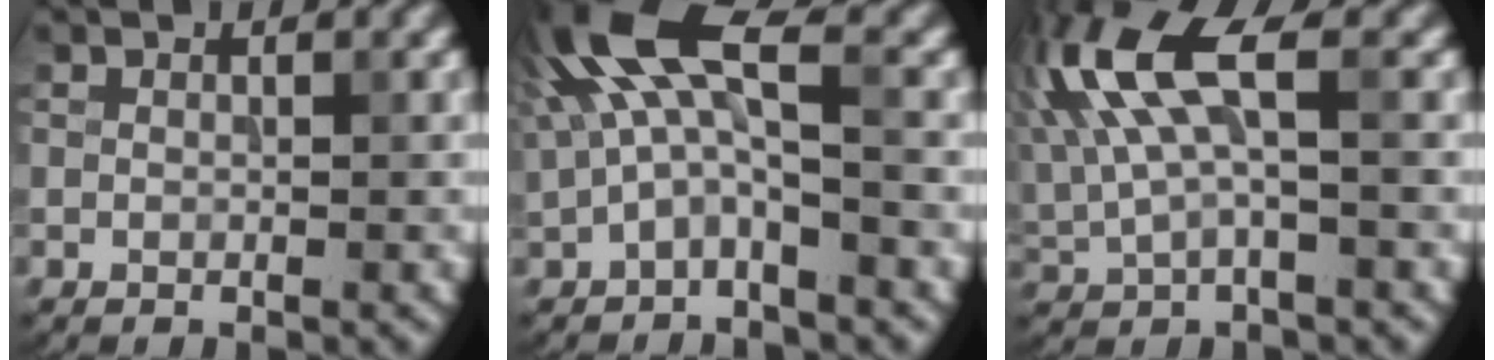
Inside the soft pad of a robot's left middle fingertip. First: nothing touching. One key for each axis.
{"total": 7.5, "fx": 1.6, "fy": 2.8, "fz": 6.8, "tx": -0.139, "ty": 0.020, "tz": 0.018}
{"total": 7.9, "fx": 2.3, "fy": 2.8, "fz": 7.0, "tx": -0.158, "ty": 0.012, "tz": 0.038}